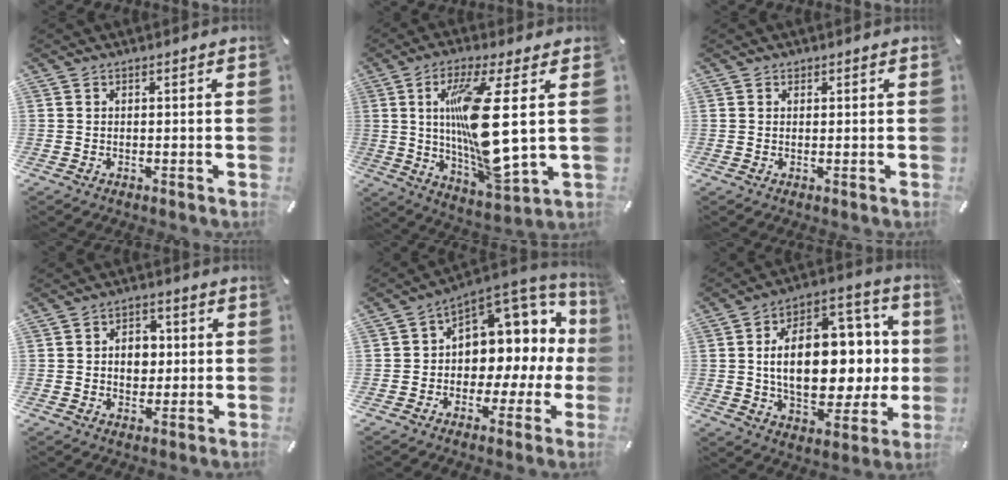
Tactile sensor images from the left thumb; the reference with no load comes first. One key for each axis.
{"total": 19.2, "fx": 3.7, "fy": 4.1, "fz": 18.4, "tx": -0.352, "ty": -0.035, "tz": 0.043}
{"total": 0.6, "fx": 0.2, "fy": 0.6, "fz": 0.2, "tx": -0.005, "ty": 0.003, "tz": 0.004}
{"total": 6.6, "fx": 0.1, "fy": 5.3, "fz": 4.0, "tx": -0.052, "ty": 0.000, "tz": -0.004}
{"total": 9.3, "fx": 3.6, "fy": 7.6, "fz": 3.8, "tx": -0.043, "ty": -0.062, "tz": 0.066}
{"total": 21.1, "fx": 1.1, "fy": 13.0, "fz": 16.6, "tx": -0.278, "ty": -0.007, "tz": 0.023}